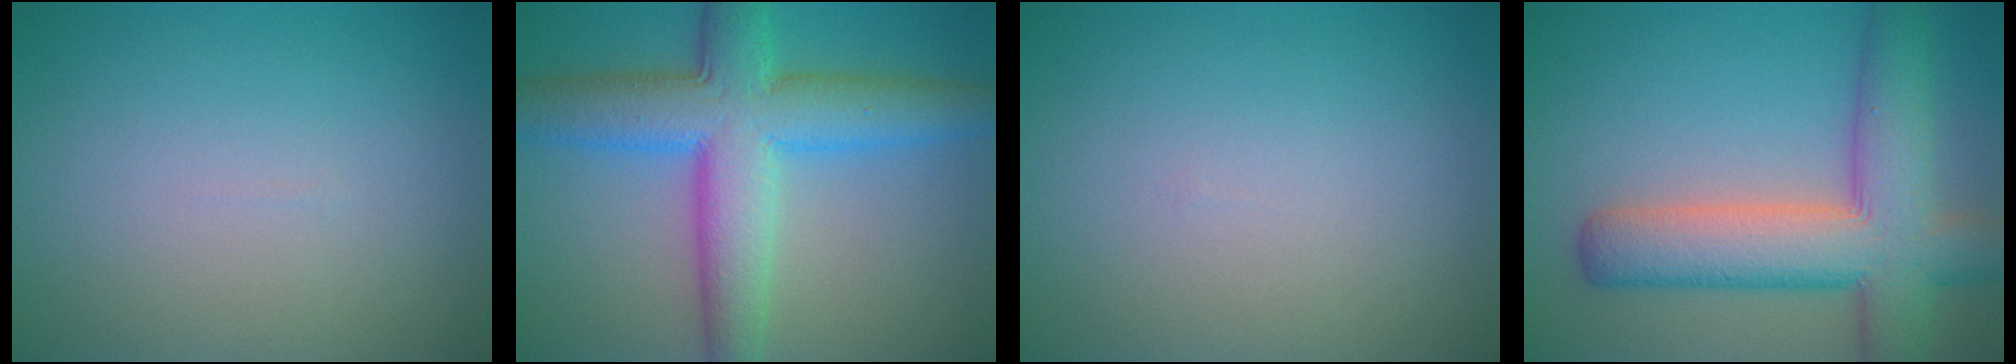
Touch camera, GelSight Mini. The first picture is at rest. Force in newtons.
{"total": 9.2, "press": 9.2, "slide": 0.1}
{"total": 0.0}
{"total": 9.4, "press": 9.4, "slide": 0.4}